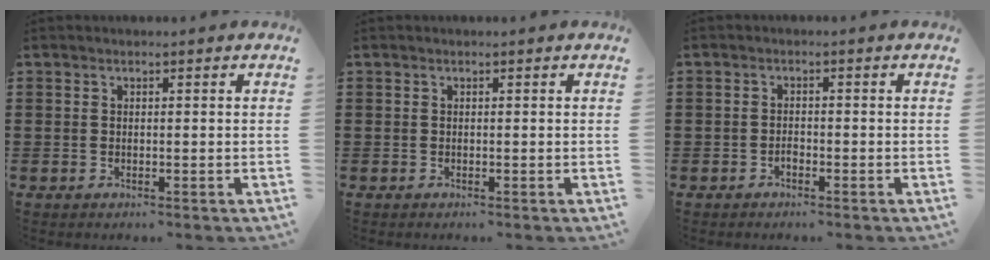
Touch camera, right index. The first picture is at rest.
{"total": 0.0}
{"total": 1.1, "force": [-0.7, 0.7, 0.5], "torque": [-0.013, -0.003, -0.014]}